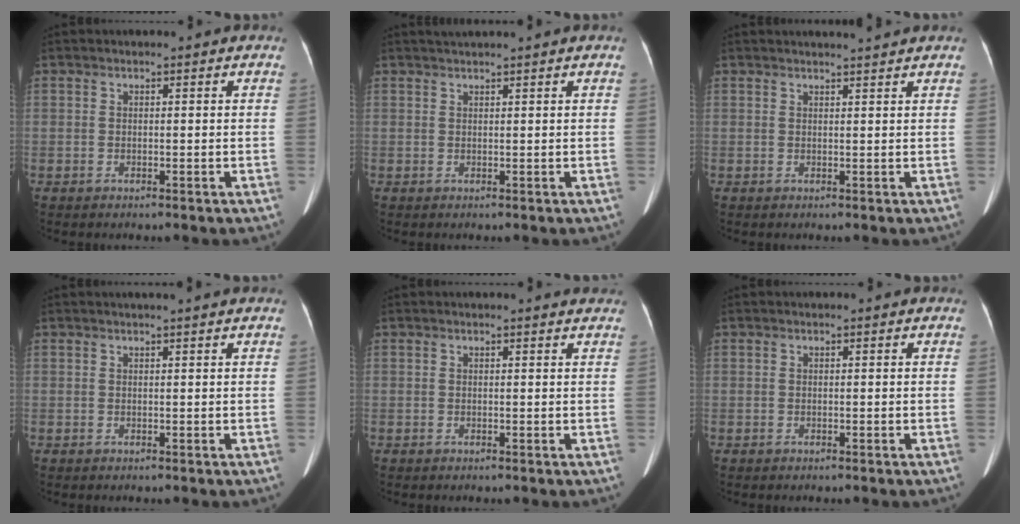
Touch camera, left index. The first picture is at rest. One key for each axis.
{"total": 2.0, "fx": 1.7, "fy": -0.7, "fz": 0.8, "tx": -0.011, "ty": 0.017, "tz": 0.038}
{"total": 2.6, "fx": 2.5, "fy": -0.7, "fz": 0.7, "tx": -0.011, "ty": 0.003, "tz": 0.035}
{"total": 2.3, "fx": 1.9, "fy": -0.5, "fz": 1.2, "tx": -0.014, "ty": 0.012, "tz": 0.029}
{"total": 1.7, "fx": 1.7, "fy": -0.1, "fz": 0.2, "tx": -0.012, "ty": -0.002, "tz": 0.013}
{"total": 0.0}